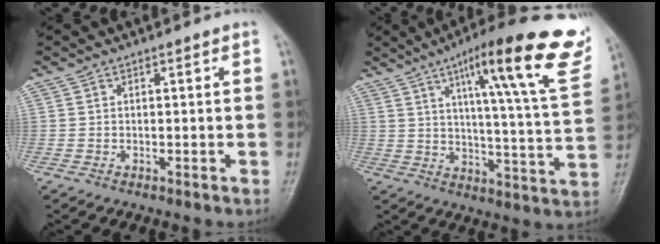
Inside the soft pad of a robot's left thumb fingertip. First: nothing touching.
{"total": 23.8, "force": [12.8, 3.4, 19.8], "torque": [-0.260, -0.040, 0.175]}